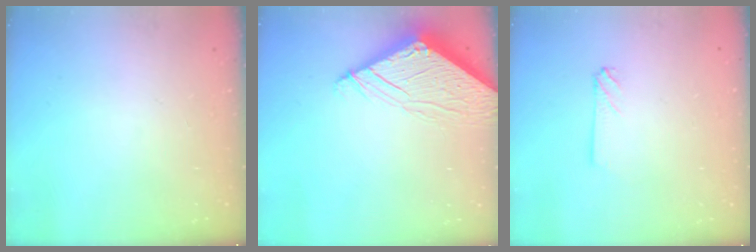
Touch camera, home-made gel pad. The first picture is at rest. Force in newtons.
{"total": 8.1, "press": 8.0, "slide": 0.8}
{"total": 2.2, "press": 2.2, "slide": 0.3}